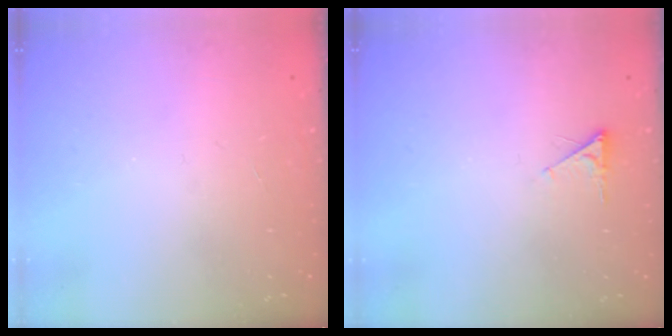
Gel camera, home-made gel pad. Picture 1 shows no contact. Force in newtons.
{"total": 1.8, "press": 1.7, "slide": 0.3}